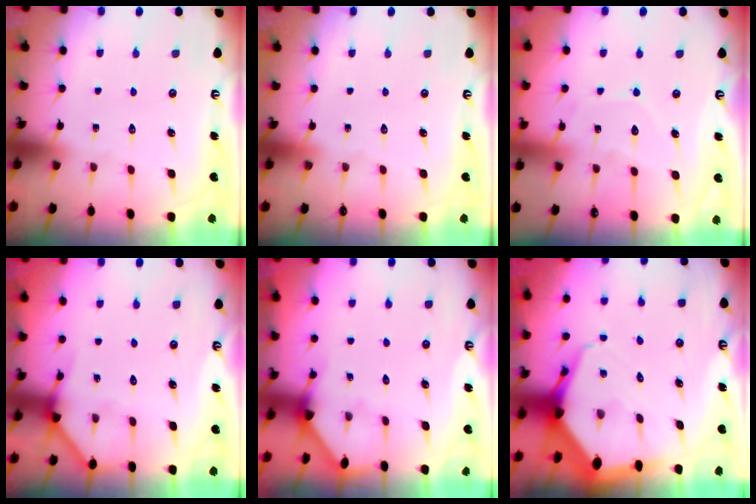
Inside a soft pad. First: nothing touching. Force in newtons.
{"total": 0.0}
{"total": 7.7, "press": 7.6, "slide": 0.9}
{"total": 4.8, "press": 4.8, "slide": 0.4}
{"total": 2.6, "press": 2.6, "slide": 0.4}
{"total": 7.2, "press": 7.2, "slide": 0.8}